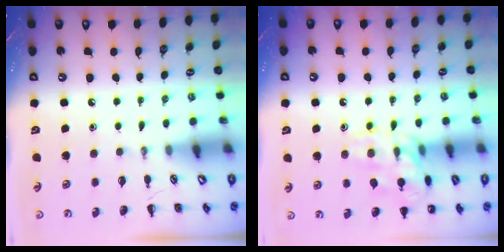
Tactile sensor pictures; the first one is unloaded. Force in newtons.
{"total": 13.5, "press": 13.5, "slide": 0.6}